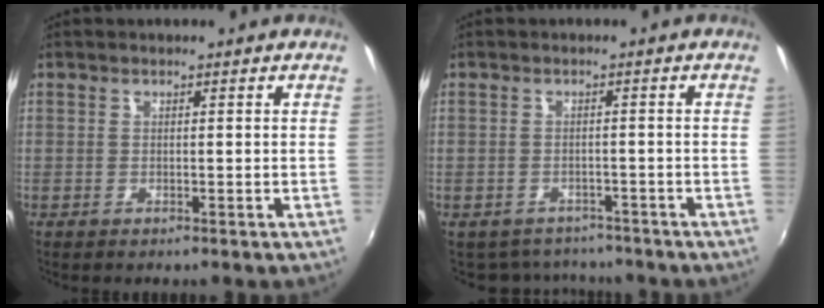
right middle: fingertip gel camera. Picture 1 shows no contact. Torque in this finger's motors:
{"motor_torque": [0.16, -0.14, -0.02, -0.02]}